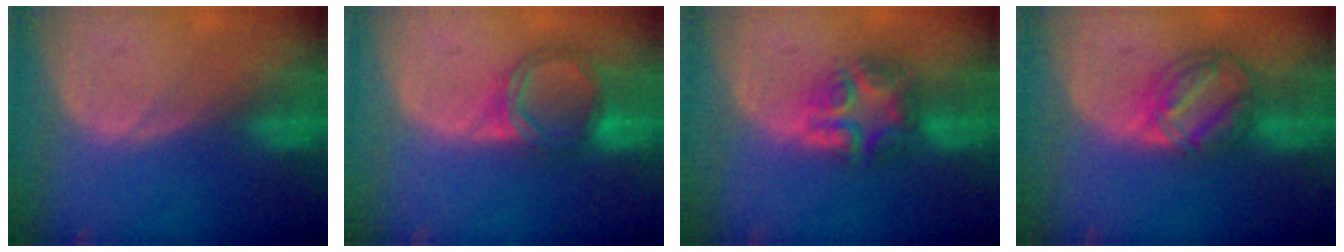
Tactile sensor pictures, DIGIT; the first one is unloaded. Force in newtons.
{"total": 5.6, "press": 5.6, "slide": 0.4}
{"total": 7.8, "press": 6.7, "slide": 4.1}
{"total": 8.1, "press": 7.0, "slide": 4.1}